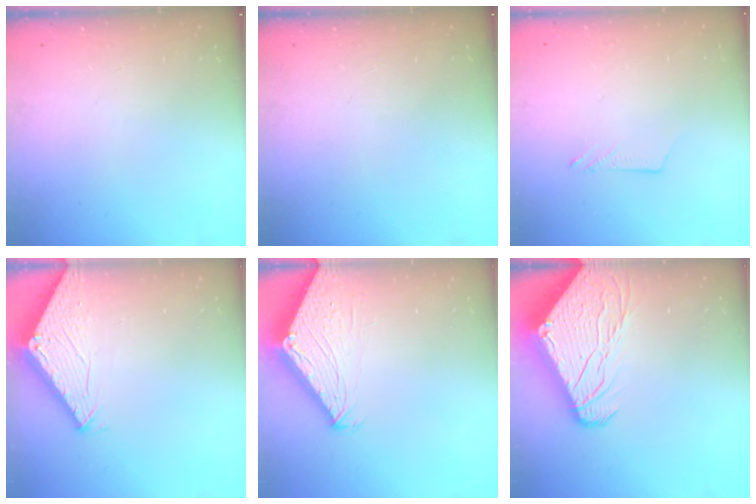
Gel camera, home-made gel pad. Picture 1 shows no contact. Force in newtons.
{"total": 0.0}
{"total": 3.4, "press": 3.4, "slide": 0.4}
{"total": 2.9, "press": 2.9, "slide": 0.2}
{"total": 3.5, "press": 3.5, "slide": 0.3}
{"total": 16.7, "press": 16.6, "slide": 2.0}